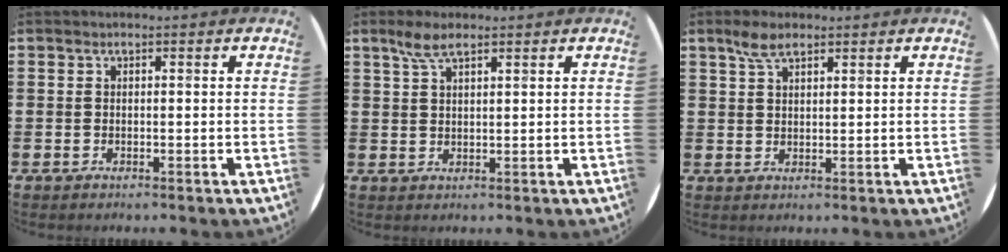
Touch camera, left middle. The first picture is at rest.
{"total": 3.8, "force": [2.6, 1.1, 2.5], "torque": [-0.056, 0.006, 0.047]}
{"total": 3.6, "force": [2.6, 1.5, 2.1], "torque": [-0.038, 0.004, 0.044]}